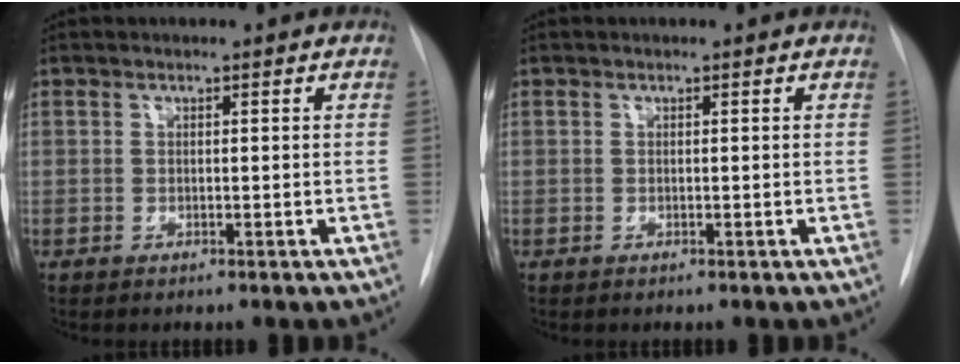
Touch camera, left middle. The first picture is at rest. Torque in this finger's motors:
{"motor_torque": [-0.06, 0.02, 0.03, -0.01]}